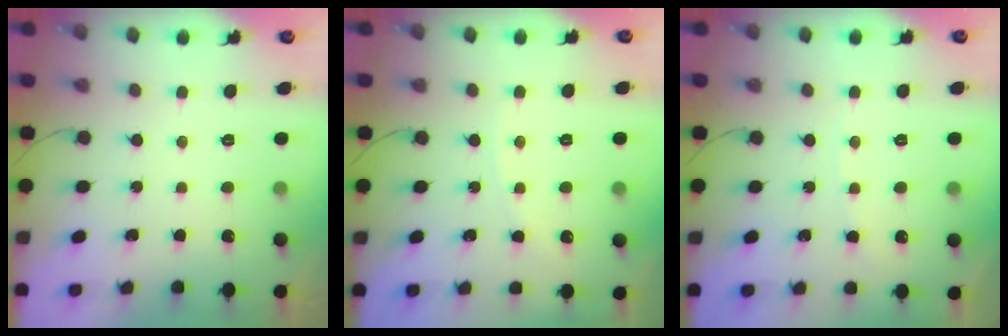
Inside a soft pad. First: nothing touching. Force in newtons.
{"total": 2.8, "press": 2.8, "slide": 0.3}
{"total": 3.3, "press": 3.3, "slide": 0.3}